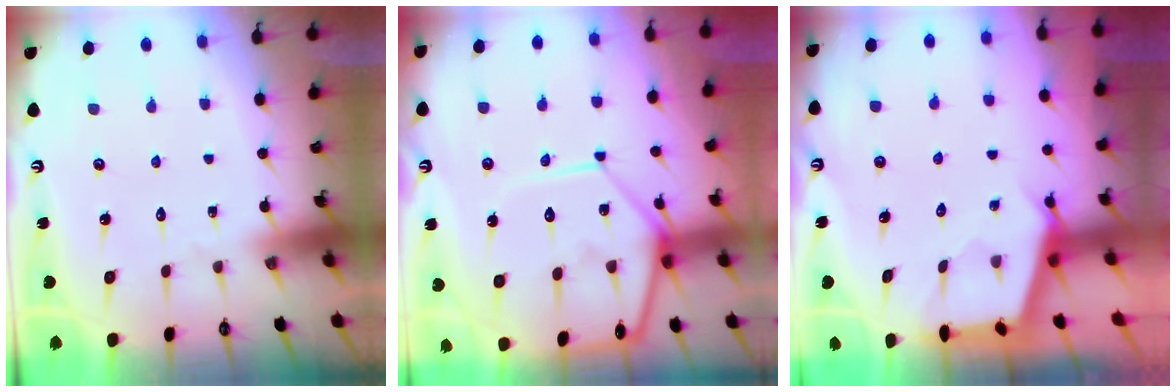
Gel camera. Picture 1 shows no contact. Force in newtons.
{"total": 14.5, "press": 14.5, "slide": 0.9}
{"total": 2.6, "press": 2.6, "slide": 0.4}